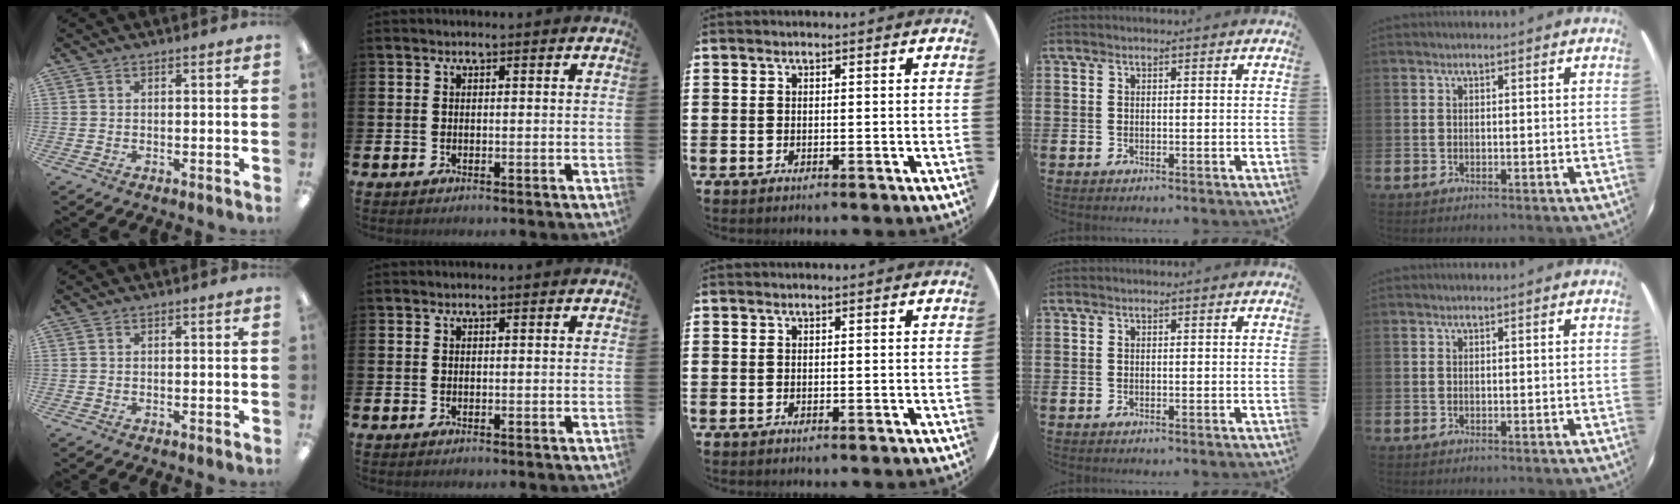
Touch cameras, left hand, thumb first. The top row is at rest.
{}